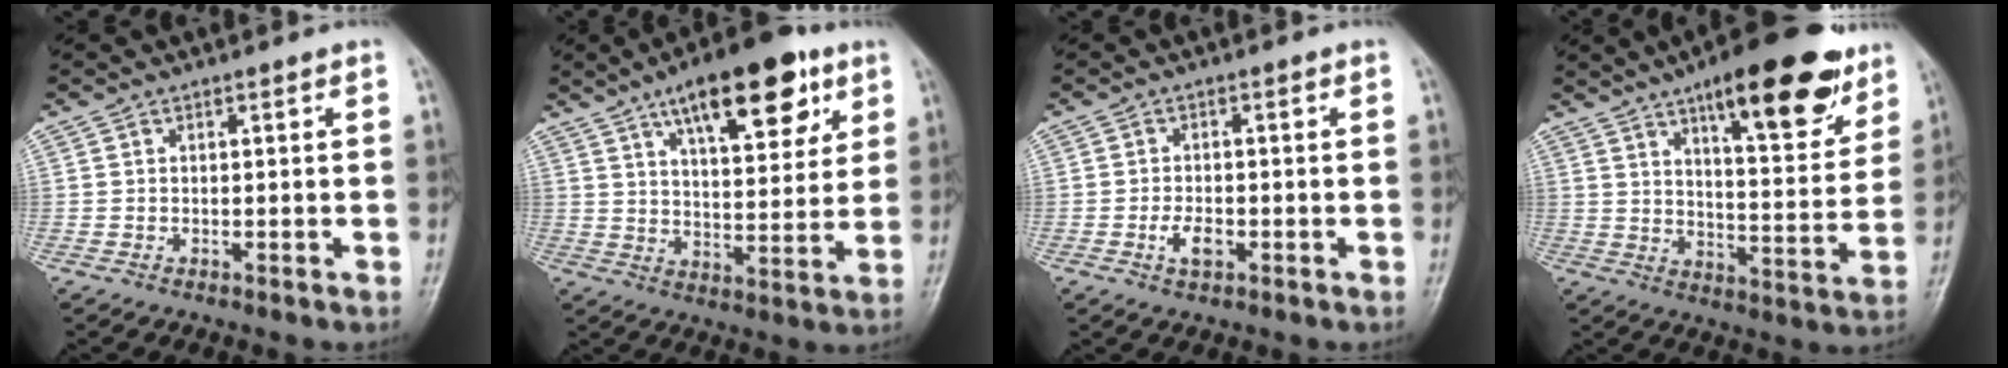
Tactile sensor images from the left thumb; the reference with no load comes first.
{"total": 17.9, "force": [9.7, 7.1, 13.3], "torque": [-0.159, -0.030, 0.149]}
{"total": 3.3, "force": [-1.2, 1.8, 2.5], "torque": [-0.044, 0.004, -0.022]}
{"total": 20.2, "force": [12.3, 6.5, 14.7], "torque": [-0.171, -0.053, 0.182]}